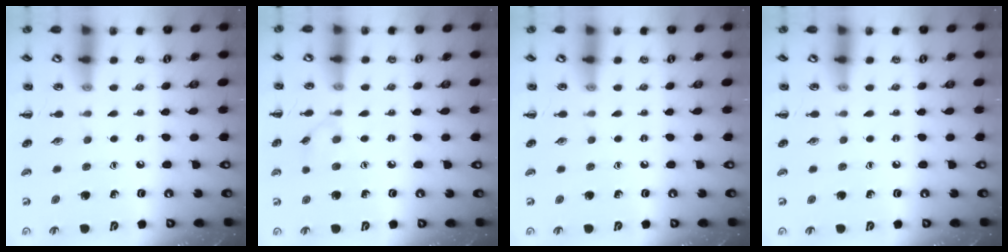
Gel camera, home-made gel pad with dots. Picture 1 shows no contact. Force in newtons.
{"total": 5.8, "press": 5.5, "slide": 1.9}
{"total": 0.0}
{"total": 0.0}